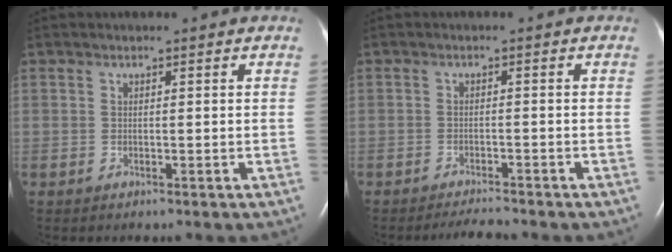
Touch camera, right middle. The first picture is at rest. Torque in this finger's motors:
{"motor_torque": [-0.12, -0.12, 0.01, 0.00]}